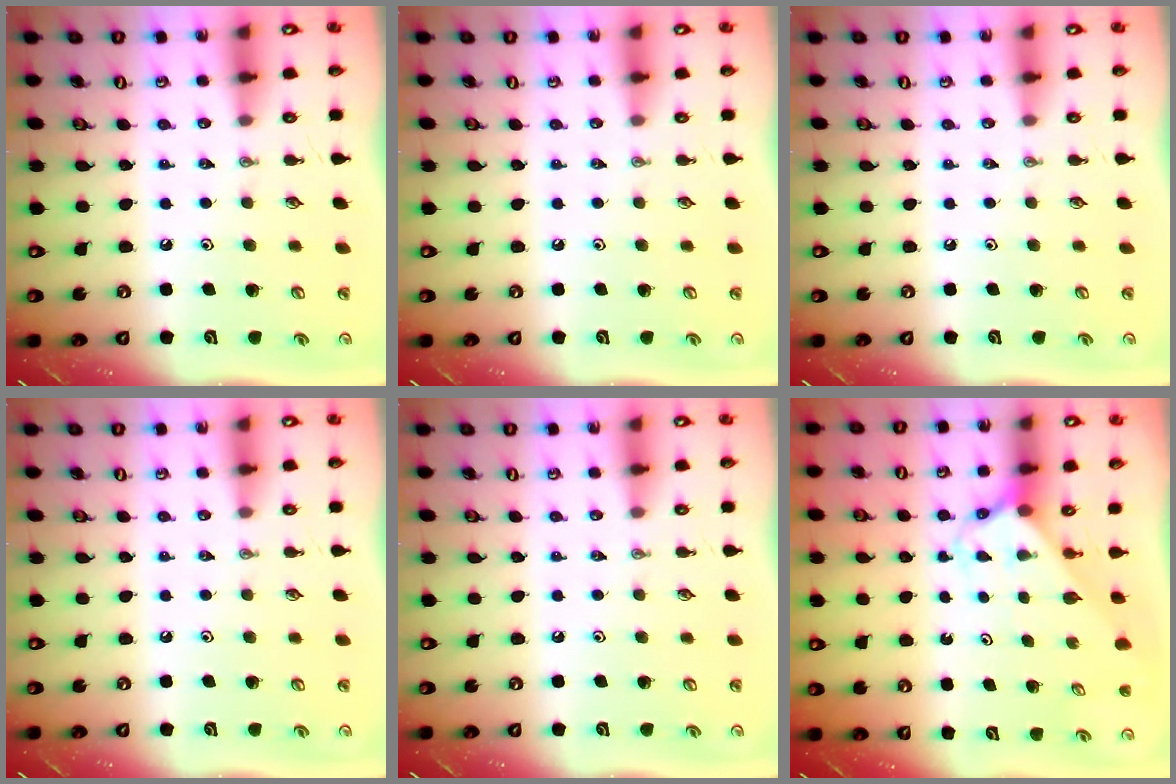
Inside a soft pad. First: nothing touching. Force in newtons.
{"total": 0.0}
{"total": 0.0}
{"total": 0.0}
{"total": 0.0}
{"total": 2.4, "press": 2.4, "slide": 0.2}